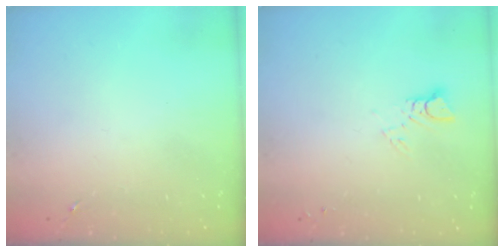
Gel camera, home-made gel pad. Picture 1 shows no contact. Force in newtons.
{"total": 2.9, "press": 2.9, "slide": 0.2}